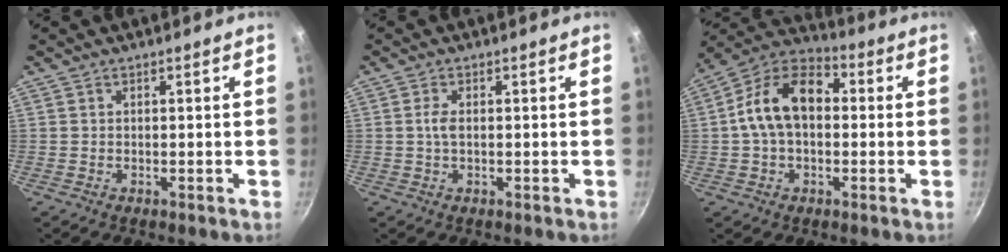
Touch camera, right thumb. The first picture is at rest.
{"total": 2.0, "force": [0.0, 0.9, 1.8], "torque": [-0.042, 0.003, -0.001]}
{"total": 13.9, "force": [0.8, 9.2, 10.4], "torque": [-0.151, 0.039, -0.007]}